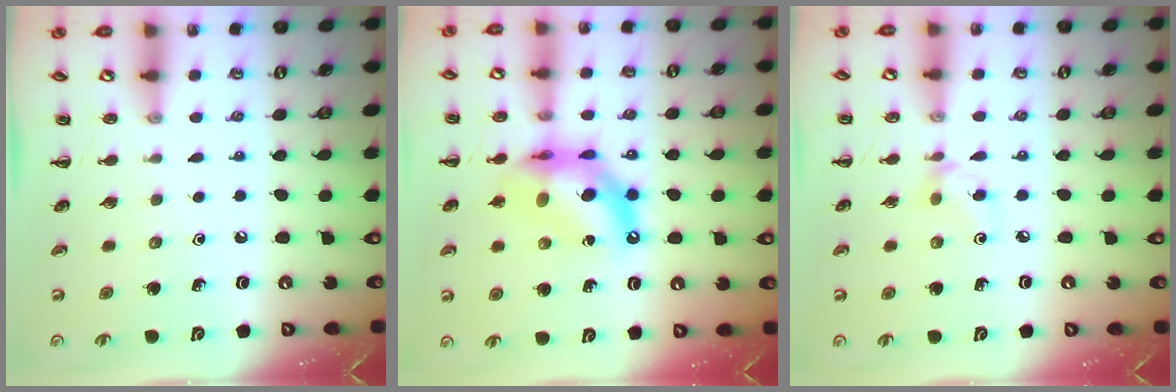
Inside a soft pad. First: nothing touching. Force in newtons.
{"total": 14.0, "press": 13.6, "slide": 3.6}
{"total": 3.9, "press": 3.6, "slide": 1.5}